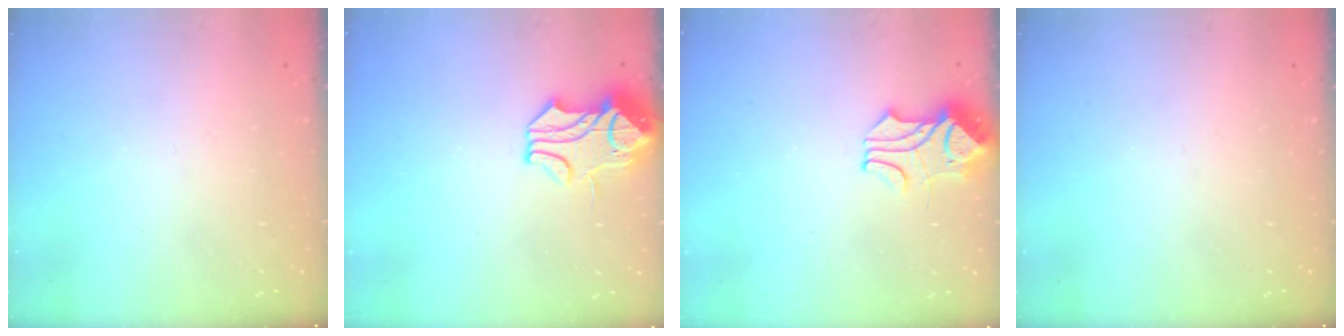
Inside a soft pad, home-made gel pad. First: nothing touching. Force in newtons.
{"total": 1.8, "press": 1.1, "slide": 1.4}
{"total": 1.7, "press": 1.3, "slide": 1.2}
{"total": 0.0}